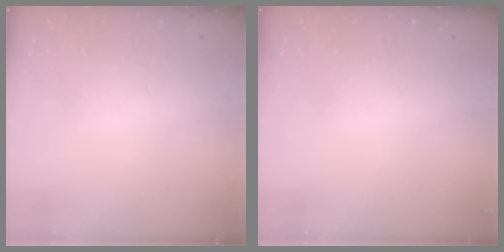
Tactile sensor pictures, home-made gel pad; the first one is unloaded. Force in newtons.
{"total": 0.0}